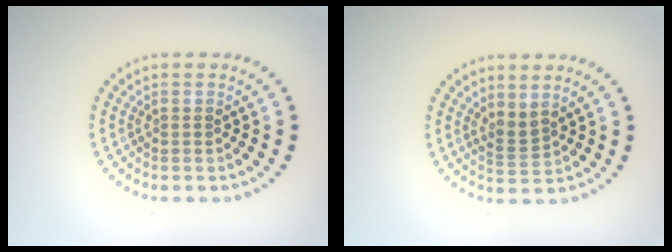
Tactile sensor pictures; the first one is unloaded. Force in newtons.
{"total": 1.6, "press": 1.1, "slide": 1.2}